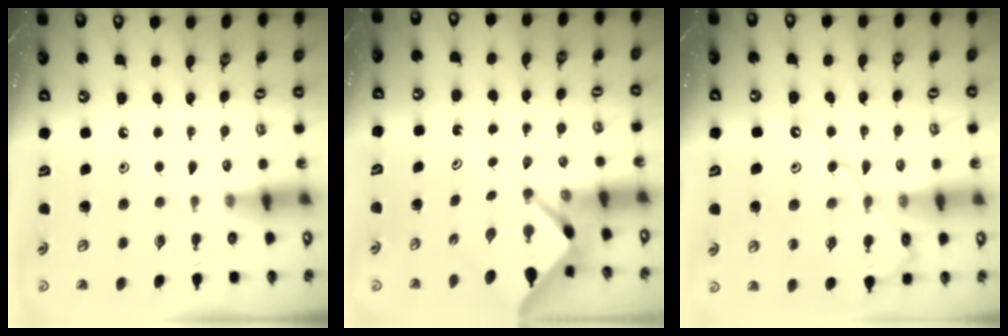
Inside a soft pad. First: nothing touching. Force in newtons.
{"total": 2.7, "press": 2.7, "slide": 0.2}
{"total": 12.8, "press": 12.7, "slide": 1.2}